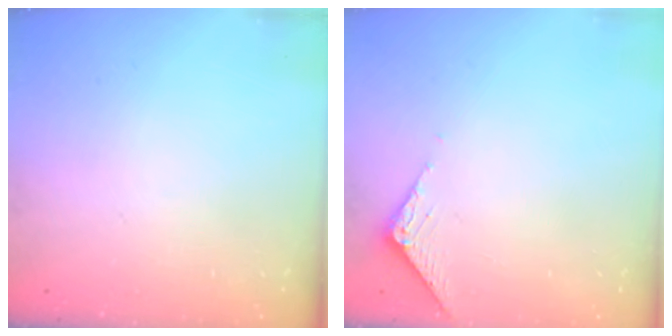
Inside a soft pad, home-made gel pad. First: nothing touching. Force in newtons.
{"total": 3.4, "press": 3.4, "slide": 0.2}